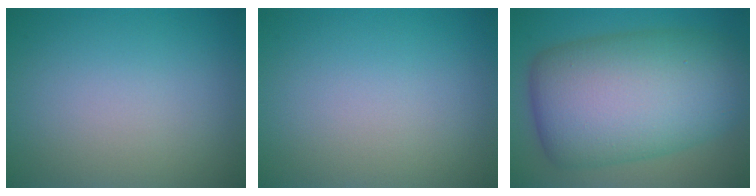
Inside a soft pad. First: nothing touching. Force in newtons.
{"total": 0.0}
{"total": 13.8, "press": 13.8, "slide": 0.2}